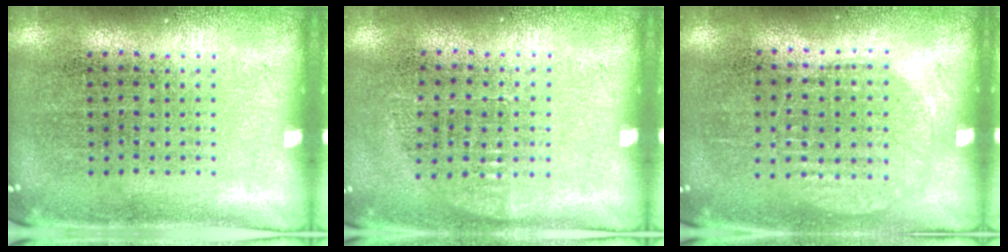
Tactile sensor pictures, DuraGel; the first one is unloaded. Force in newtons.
{"total": 0.7, "press": 0.6, "slide": 0.3}
{"total": 0.9, "press": 0.8, "slide": 0.4}